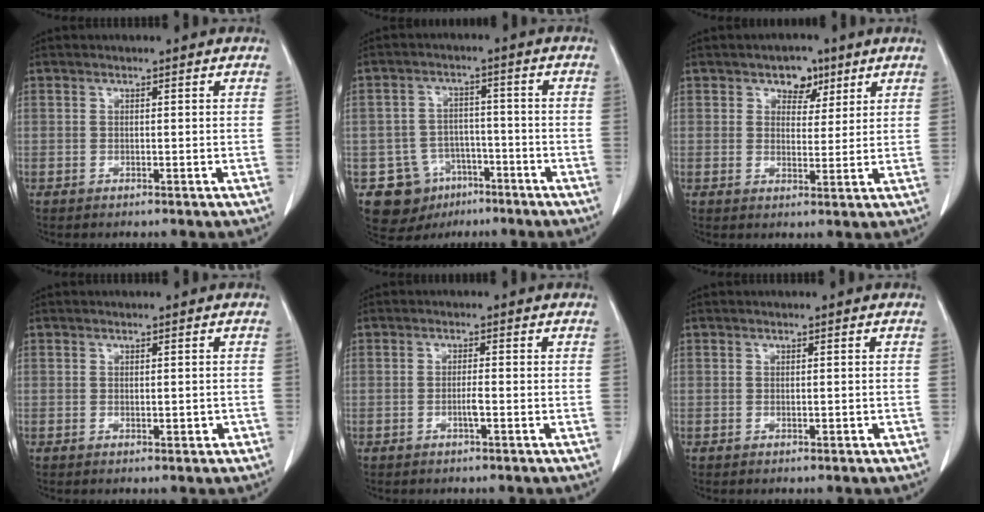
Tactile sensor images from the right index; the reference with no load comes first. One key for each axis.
{"total": 9.2, "fx": -4.7, "fy": 7.7, "fz": 1.5, "tx": -0.028, "ty": 0.021, "tz": -0.061}
{"total": 4.6, "fx": 2.7, "fy": 3.1, "fz": 2.1, "tx": -0.022, "ty": 0.006, "tz": 0.041}
{"total": 1.5, "fx": -0.3, "fy": 0.7, "fz": 1.3, "tx": -0.021, "ty": -0.003, "tz": 0.001}
{"total": 1.9, "fx": -0.6, "fy": 0.0, "fz": 1.8, "tx": -0.036, "ty": -0.001, "tz": -0.011}
{"total": 0.8, "fx": -0.1, "fy": 0.3, "fz": 0.7, "tx": -0.013, "ty": -0.002, "tz": 0.001}